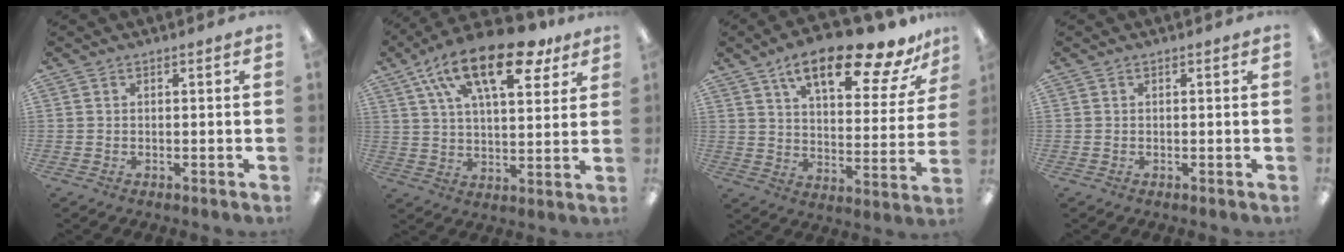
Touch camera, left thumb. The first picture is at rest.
{"total": 20.8, "force": [11.9, 8.9, 14.5], "torque": [-0.242, -0.044, 0.199]}
{"total": 19.2, "force": [13.3, 5.8, 12.6], "torque": [-0.193, -0.079, 0.215]}
{"total": 0.0}